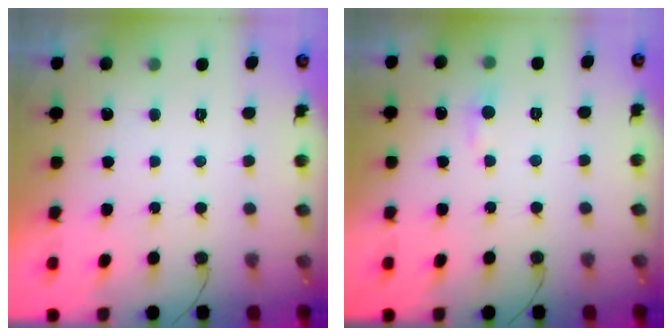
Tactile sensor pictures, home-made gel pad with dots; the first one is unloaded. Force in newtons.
{"total": 3.8, "press": 3.8, "slide": 0.5}